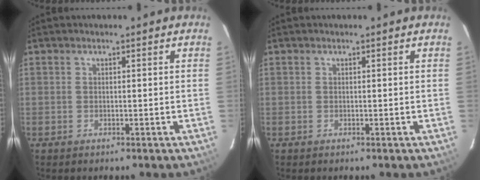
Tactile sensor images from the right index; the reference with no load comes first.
{"total": 0.0}